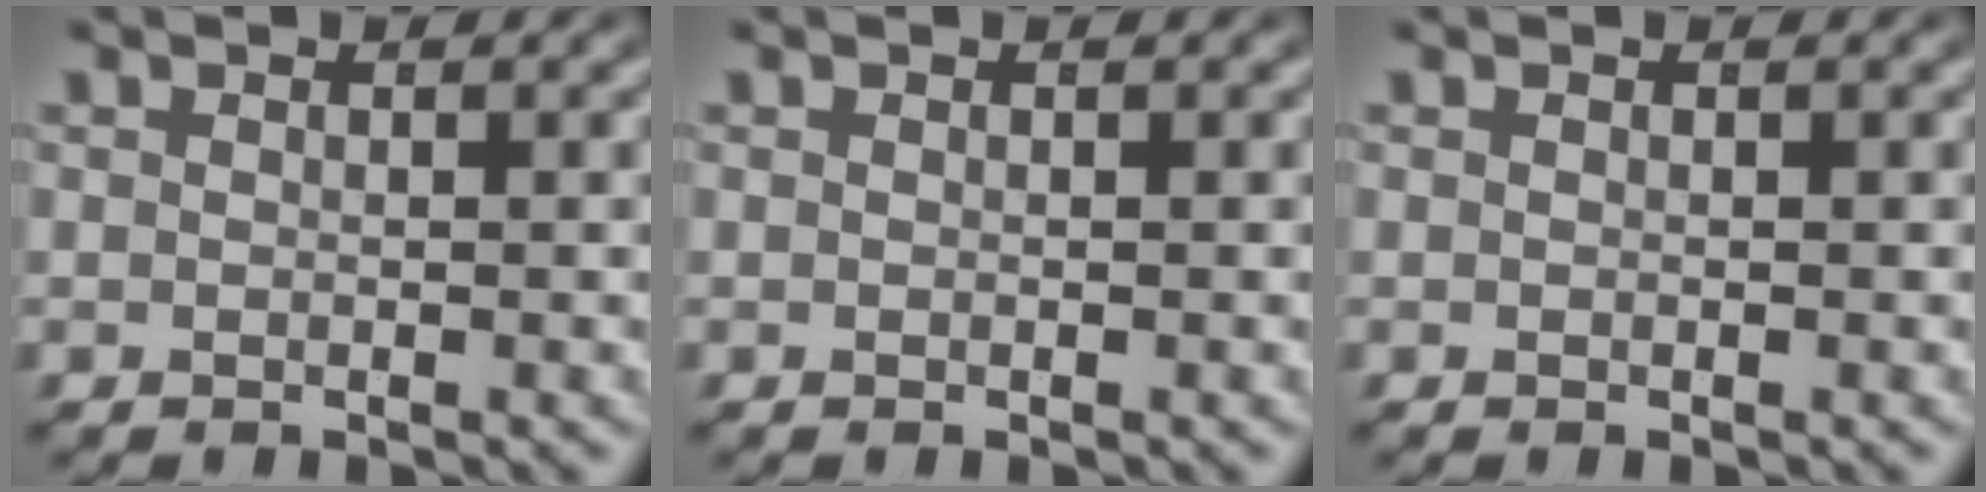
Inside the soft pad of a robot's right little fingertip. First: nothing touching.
{"total": 0.0}
{"total": 0.0}